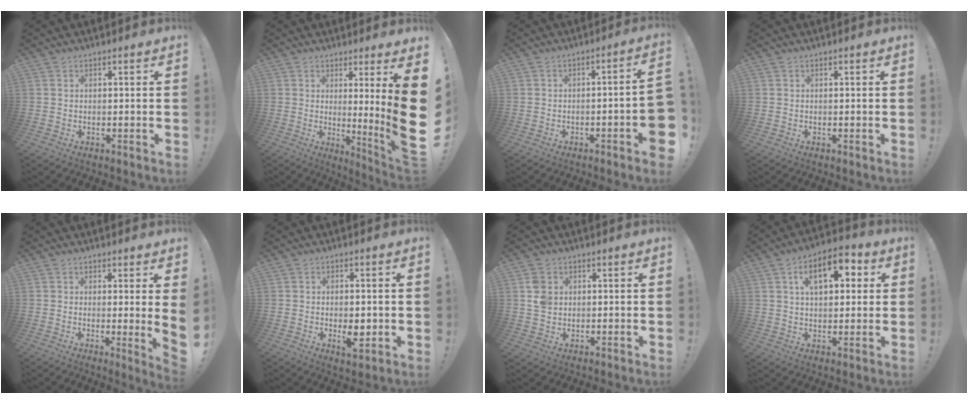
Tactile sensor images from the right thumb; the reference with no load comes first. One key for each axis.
{"total": 11.8, "fx": 1.4, "fy": -1.7, "fz": 11.6, "tx": -0.165, "ty": -0.056, "tz": 0.016}
{"total": 6.9, "fx": -2.8, "fy": 0.4, "fz": 6.3, "tx": -0.092, "ty": 0.005, "tz": -0.040}
{"total": 0.0}
{"total": 4.1, "fx": 1.2, "fy": -0.6, "fz": 3.9, "tx": -0.054, "ty": -0.020, "tz": 0.021}
{"total": 5.8, "fx": -1.1, "fy": 2.7, "fz": 5.0, "tx": -0.067, "ty": 0.000, "tz": -0.017}
{"total": 5.2, "fx": 1.4, "fy": 4.3, "fz": 2.5, "tx": -0.033, "ty": 0.007, "tz": 0.028}
{"total": 12.4, "fx": 4.1, "fy": 7.0, "fz": 9.4, "tx": -0.136, "ty": 0.006, "tz": 0.067}